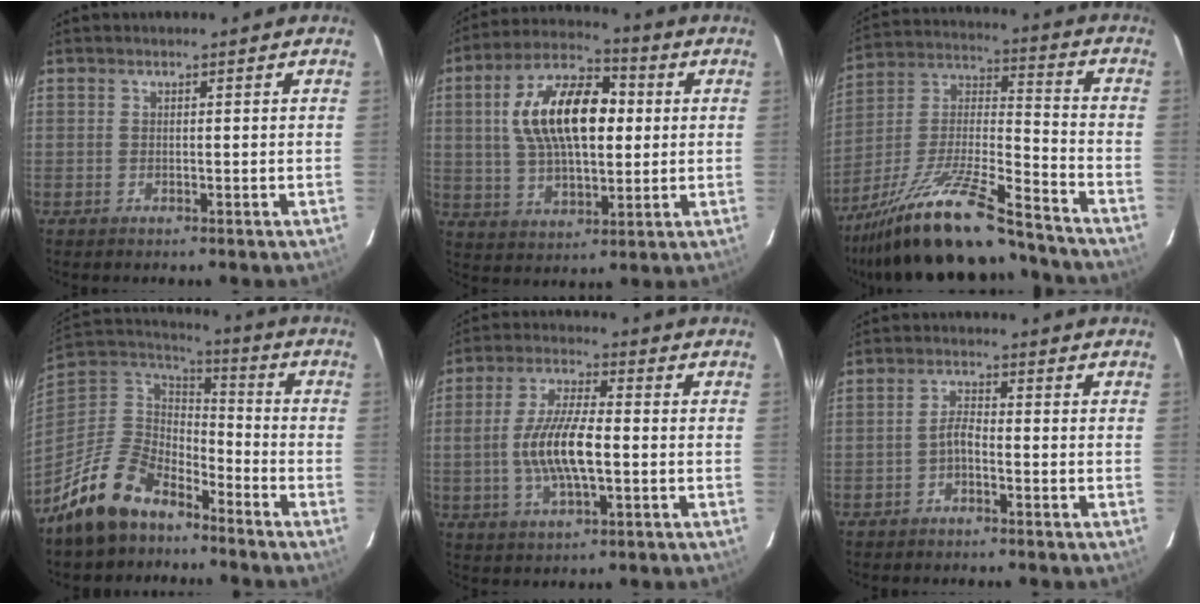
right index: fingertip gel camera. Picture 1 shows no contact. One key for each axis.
{"total": 16.9, "fx": 2.7, "fy": 8.4, "fz": 14.4, "tx": -0.265, "ty": 0.027, "tz": 0.045}
{"total": 25.0, "fx": -20.0, "fy": 4.1, "fz": 14.4, "tx": -0.267, "ty": -0.023, "tz": -0.326}
{"total": 15.8, "fx": -11.3, "fy": 8.2, "fz": 7.3, "tx": -0.186, "ty": 0.007, "tz": -0.199}
{"total": 11.3, "fx": -1.5, "fy": 3.7, "fz": 10.5, "tx": -0.211, "ty": 0.002, "tz": -0.026}
{"total": 2.3, "fx": -1.6, "fy": 0.6, "fz": 1.6, "tx": -0.038, "ty": 0.009, "tz": -0.031}